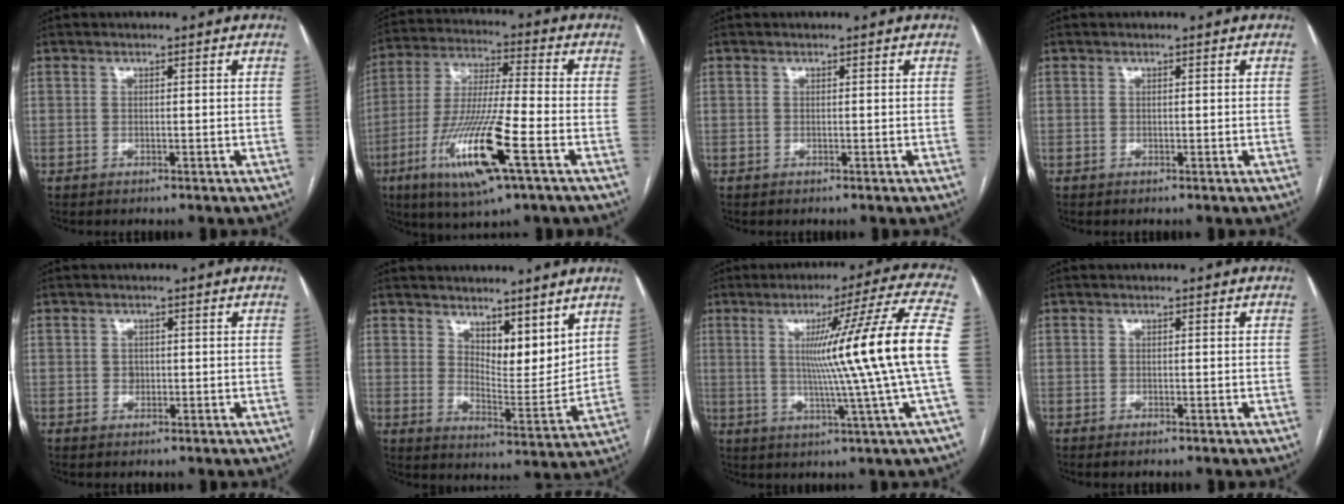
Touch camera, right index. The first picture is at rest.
{"total": 16.3, "force": [-6.7, 1.3, 14.8], "torque": [-0.299, -0.023, -0.120]}
{"total": 0.0}
{"total": 0.0}
{"total": 1.2, "force": [0.0, 1.1, 0.5], "torque": [-0.006, 0.002, 0.002]}
{"total": 8.5, "force": [6.1, 3.1, 5.0], "torque": [-0.081, -0.017, 0.111]}
{"total": 17.4, "force": [0.7, -3.7, 17.0], "torque": [-0.238, -0.006, -0.001]}
{"total": 0.6, "force": [-0.5, -0.2, 0.3], "torque": [-0.007, -0.002, -0.009]}